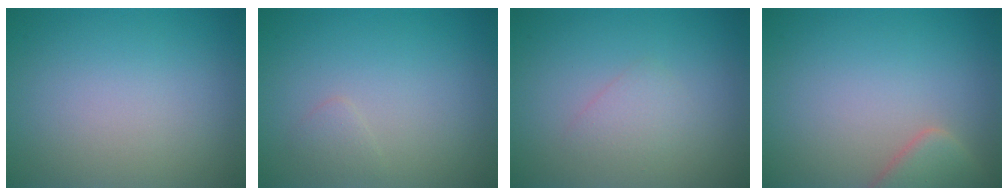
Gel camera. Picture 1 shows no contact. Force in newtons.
{"total": 0.8, "press": 0.8, "slide": 0.1}
{"total": 1.4, "press": 1.4, "slide": 0.0}
{"total": 3.0, "press": 3.0, "slide": 0.3}